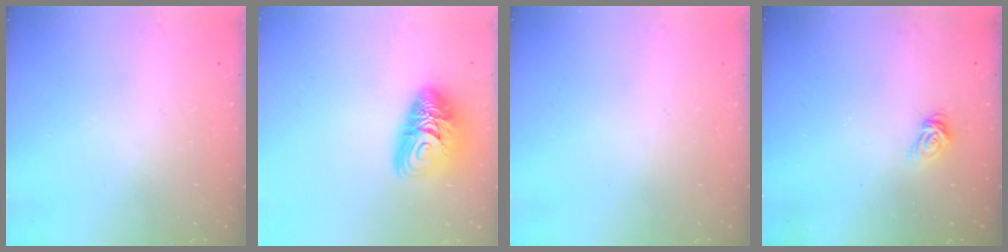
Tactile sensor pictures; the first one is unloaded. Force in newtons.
{"total": 12.3, "press": 12.2, "slide": 1.0}
{"total": 0.0}
{"total": 6.3, "press": 6.3, "slide": 0.5}